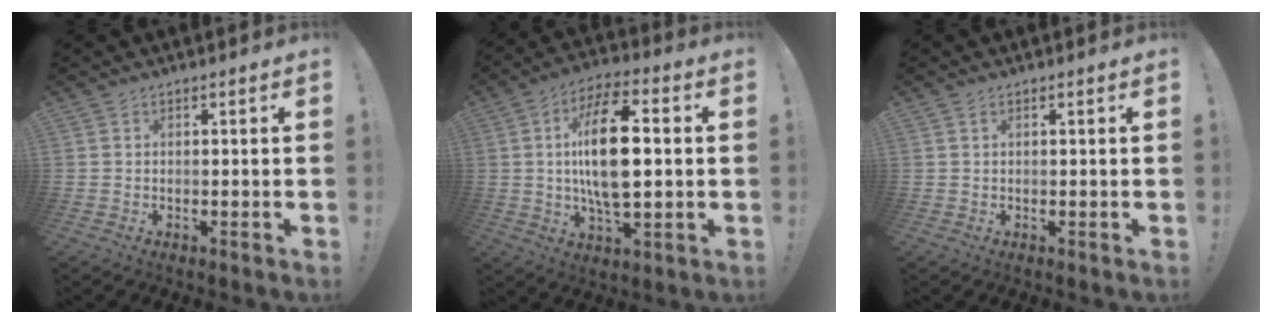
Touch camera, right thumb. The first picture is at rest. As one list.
[{"total": 18.7, "force": [1.6, 8.6, 16.6], "torque": [-0.289, 0.006, 0.018]}, {"total": 0.6, "force": [0.4, 0.3, 0.3], "torque": [-0.007, 0.000, 0.008]}]